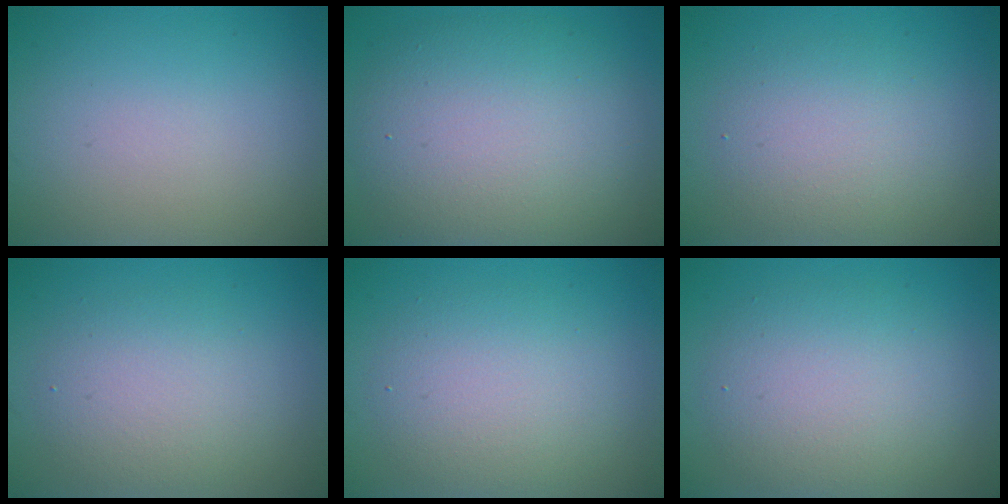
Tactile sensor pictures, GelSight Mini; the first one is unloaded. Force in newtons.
{"total": 9.5, "press": 9.5, "slide": 0.5}
{"total": 3.7, "press": 3.7, "slide": 0.2}
{"total": 4.0, "press": 4.0, "slide": 0.3}
{"total": 4.5, "press": 4.5, "slide": 0.3}
{"total": 5.5, "press": 5.5, "slide": 0.5}